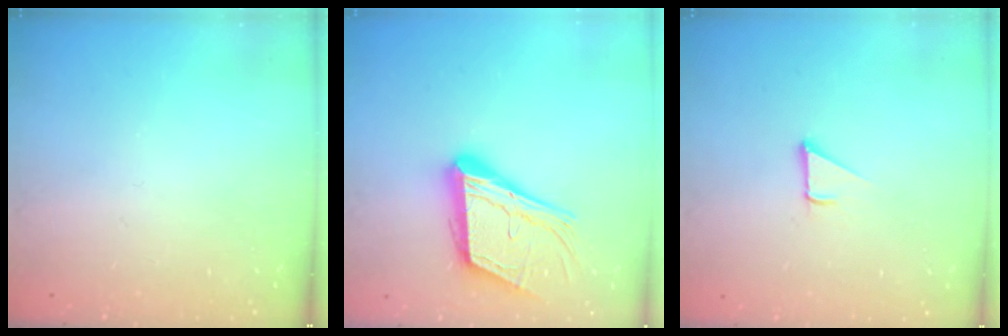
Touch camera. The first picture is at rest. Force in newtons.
{"total": 18.7, "press": 18.4, "slide": 3.0}
{"total": 1.9, "press": 1.9, "slide": 0.1}